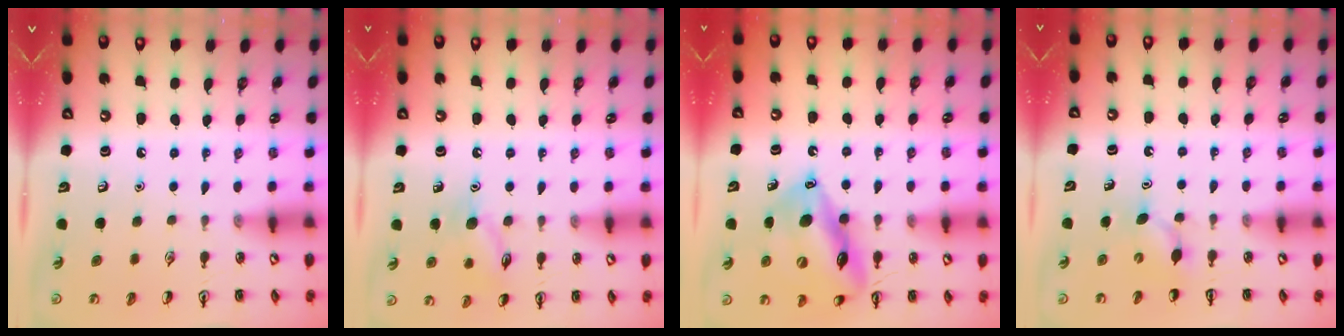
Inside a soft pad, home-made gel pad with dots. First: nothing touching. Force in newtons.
{"total": 9.6, "press": 9.6, "slide": 0.9}
{"total": 17.2, "press": 17.1, "slide": 1.7}
{"total": 3.8, "press": 3.6, "slide": 1.3}